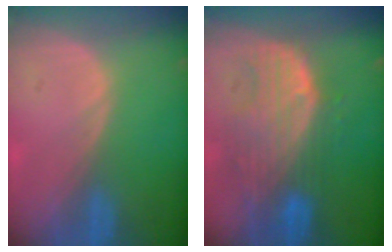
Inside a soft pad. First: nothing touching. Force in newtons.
{"total": 9.9, "press": 8.7, "slide": 4.8}